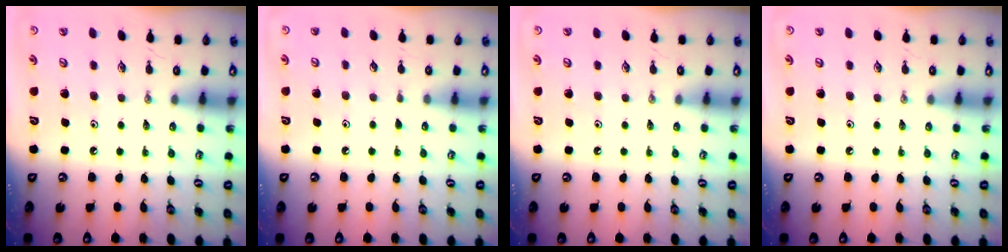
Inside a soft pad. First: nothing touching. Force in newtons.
{"total": 4.6, "press": 4.5, "slide": 0.5}
{"total": 0.0}
{"total": 0.0}